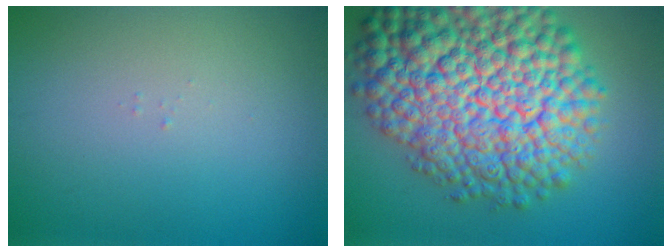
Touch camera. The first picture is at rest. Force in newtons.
{"total": 16.1, "press": 16.1, "slide": 0.6}